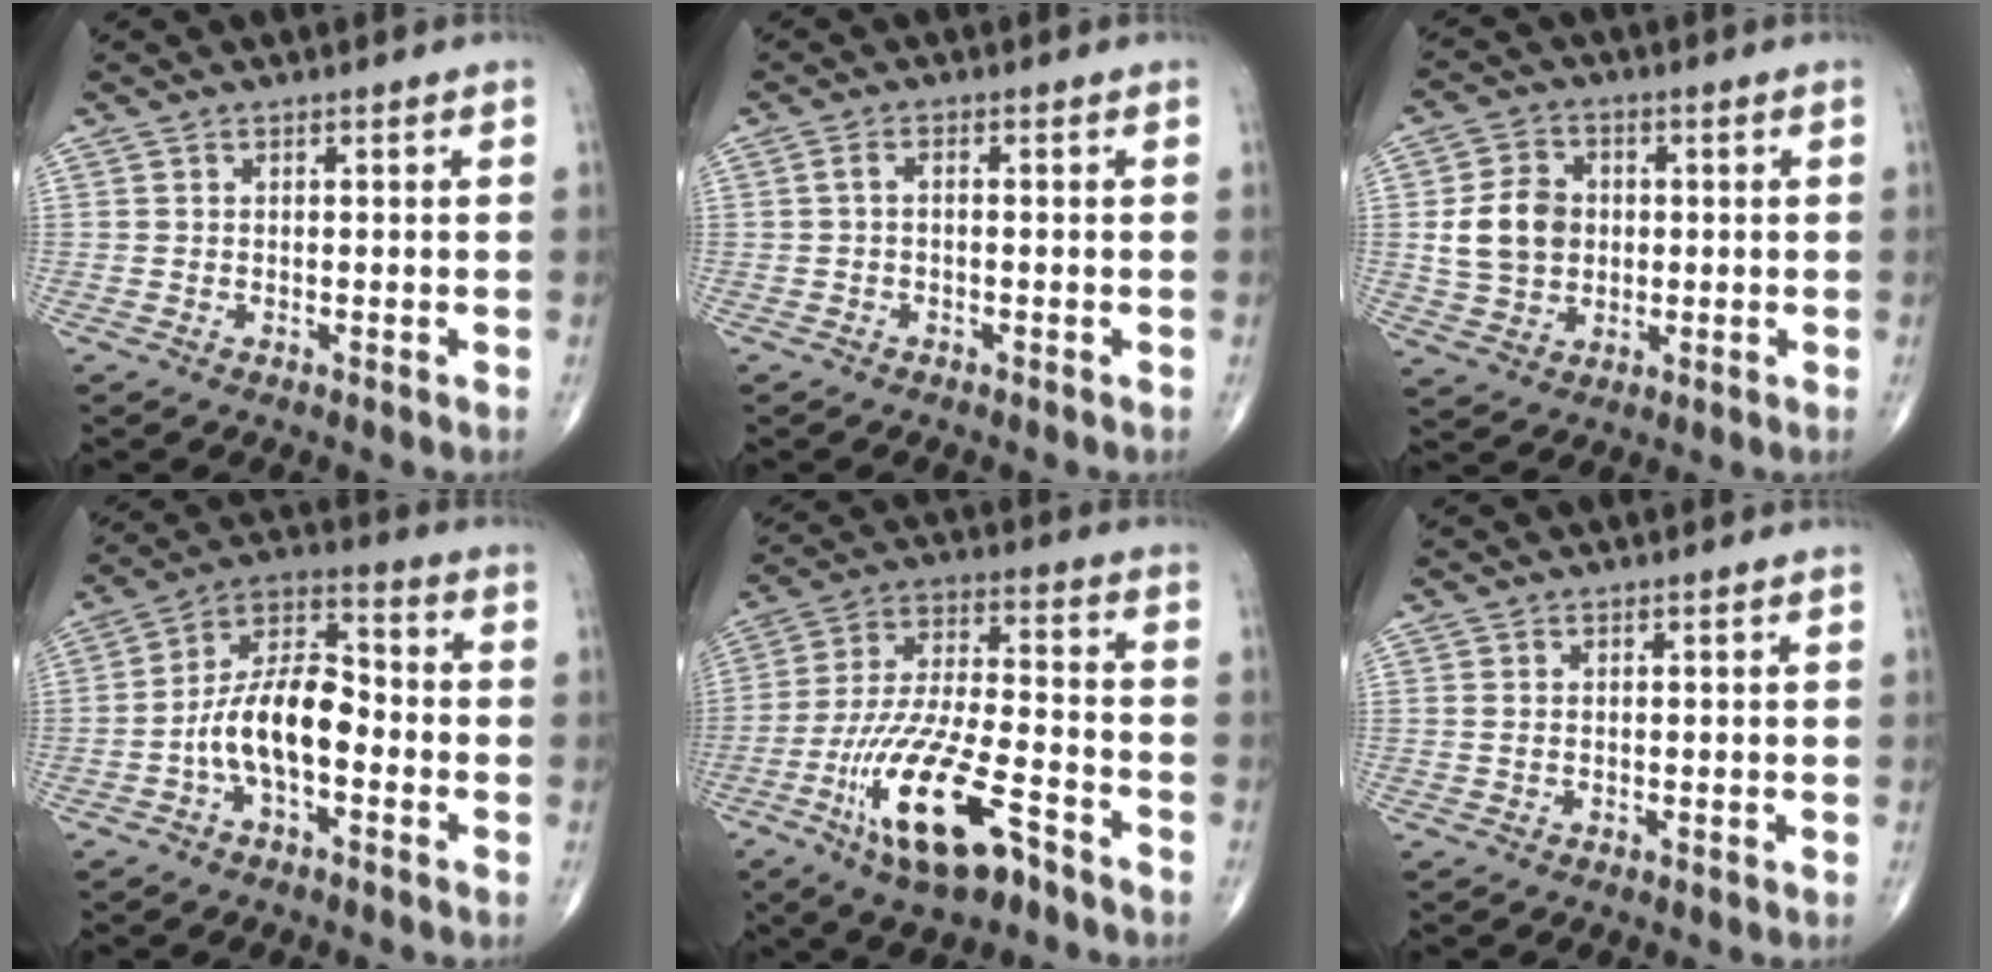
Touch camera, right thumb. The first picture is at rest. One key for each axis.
{"total": 1.5, "fx": -0.2, "fy": 0.7, "fz": 1.3, "tx": -0.023, "ty": 0.010, "tz": -0.005}
{"total": 9.6, "fx": 0.7, "fy": 7.8, "fz": 5.7, "tx": -0.084, "ty": 0.006, "tz": 0.014}
{"total": 12.6, "fx": -3.2, "fy": 6.3, "fz": 10.4, "tx": -0.178, "ty": 0.046, "tz": -0.068}
{"total": 18.6, "fx": -9.8, "fy": 6.2, "fz": 14.5, "tx": -0.282, "ty": 0.047, "tz": -0.174}
{"total": 0.6, "fx": 0.1, "fy": 0.4, "fz": 0.5, "tx": -0.014, "ty": 0.003, "tz": 0.005}